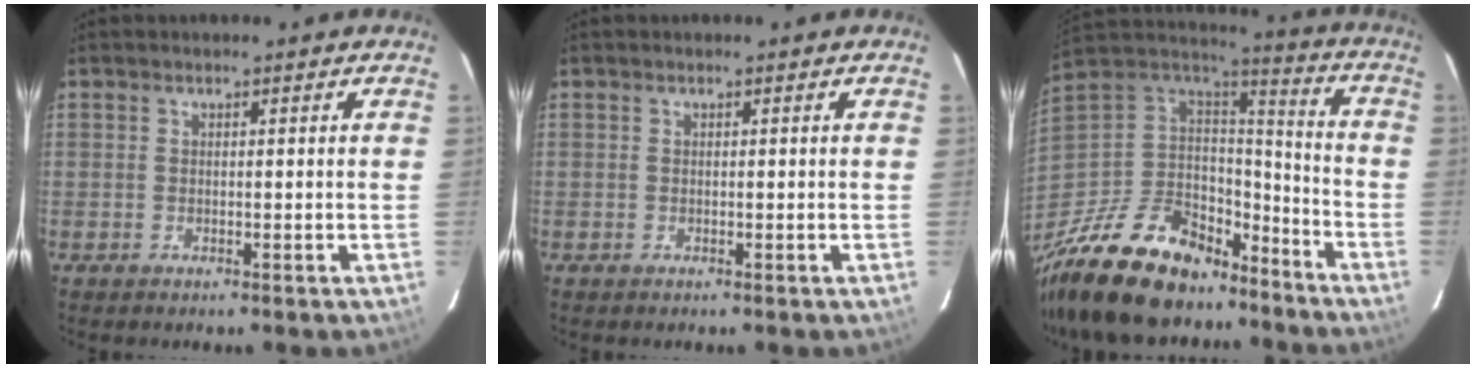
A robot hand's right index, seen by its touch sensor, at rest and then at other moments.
{"total": 0.0}
{"total": 25.9, "force": [-18.1, 13.0, 13.2], "torque": [-0.292, 0.007, -0.289]}